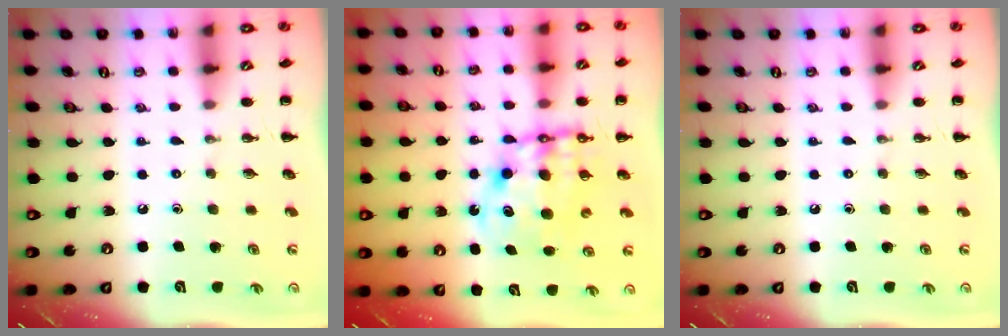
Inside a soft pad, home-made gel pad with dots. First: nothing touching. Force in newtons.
{"total": 10.6, "press": 10.2, "slide": 2.9}
{"total": 0.0}